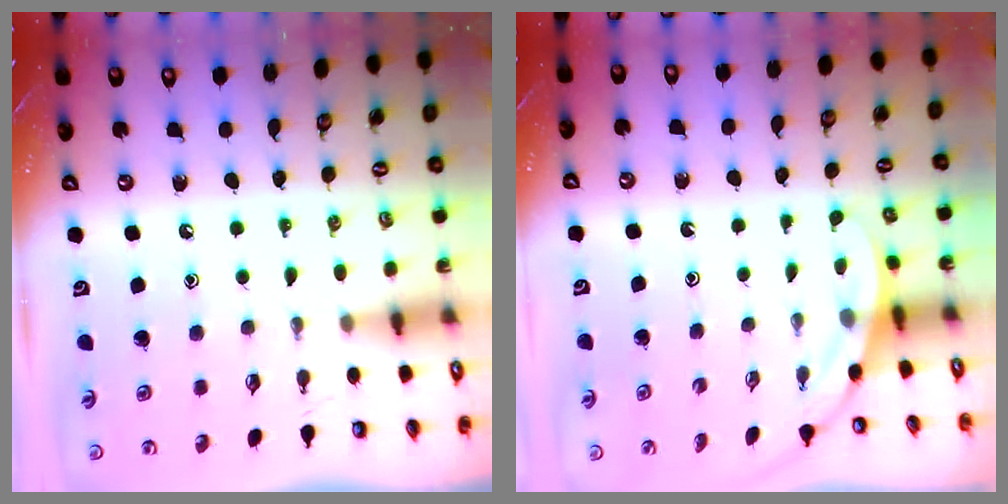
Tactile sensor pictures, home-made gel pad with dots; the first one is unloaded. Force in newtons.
{"total": 2.8, "press": 2.8, "slide": 0.1}